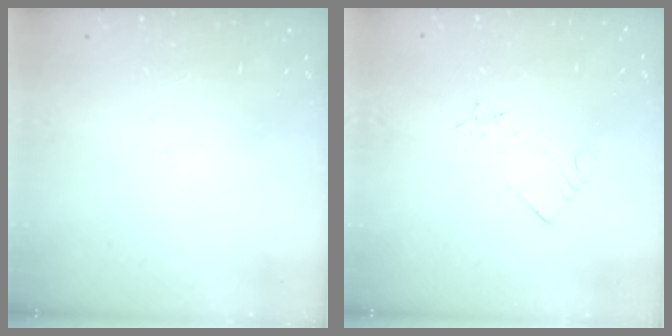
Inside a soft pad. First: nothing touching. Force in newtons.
{"total": 2.1, "press": 2.1, "slide": 0.4}